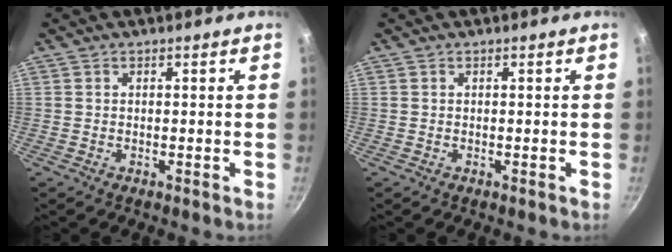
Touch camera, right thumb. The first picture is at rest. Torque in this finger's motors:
{"motor_torque": [-0.25, -0.46, 0.31, 0.09, 0.03]}